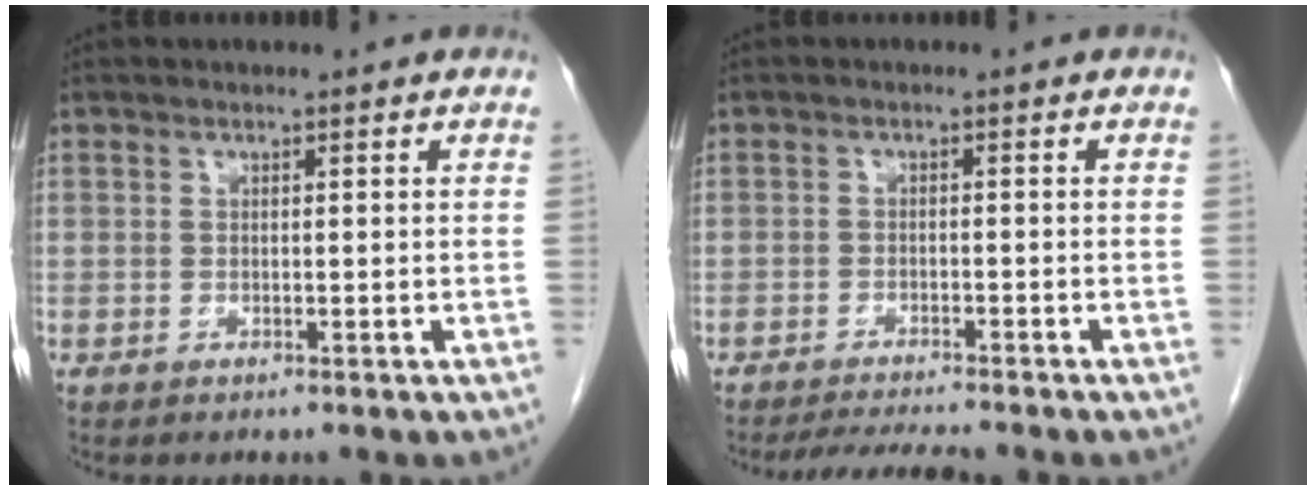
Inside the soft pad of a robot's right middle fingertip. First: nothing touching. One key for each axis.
{"total": 5.1, "fx": -4.7, "fy": -0.3, "fz": 1.8, "tx": -0.029, "ty": -0.015, "tz": -0.077}